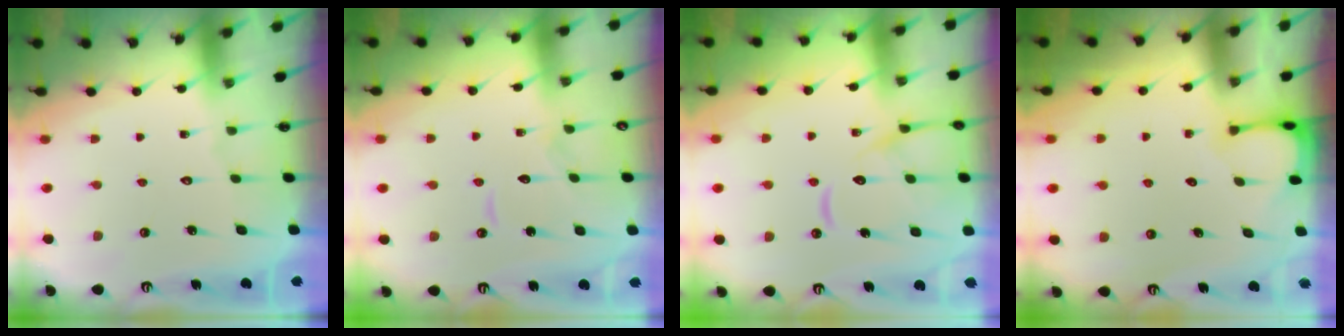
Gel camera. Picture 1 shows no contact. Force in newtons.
{"total": 7.6, "press": 7.6, "slide": 0.4}
{"total": 11.6, "press": 11.5, "slide": 1.2}
{"total": 2.3, "press": 2.3, "slide": 0.4}